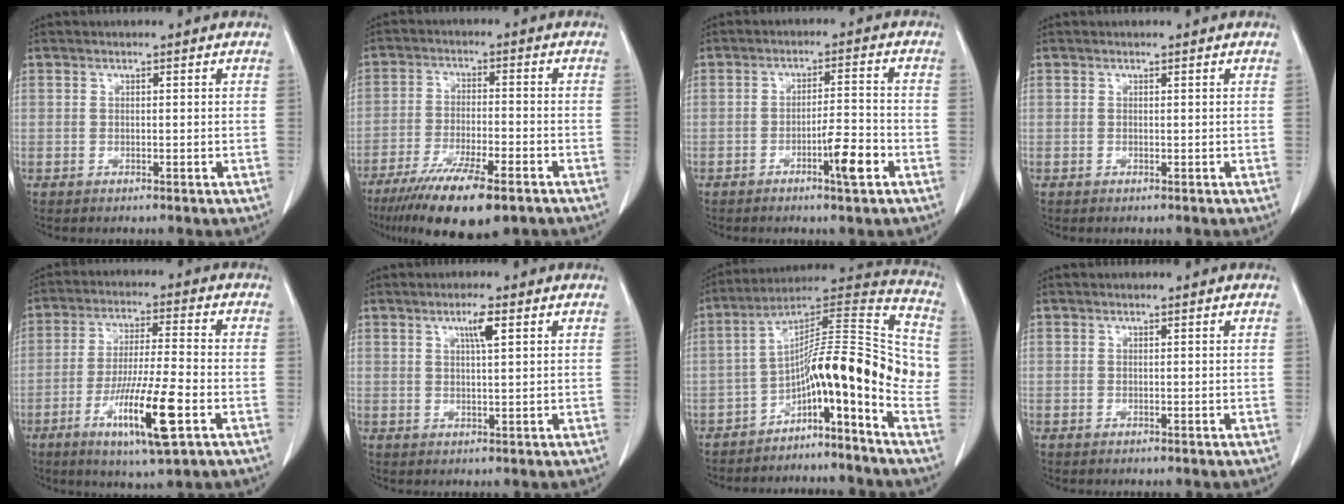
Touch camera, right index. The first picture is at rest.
{"total": 13.8, "force": [-9.5, 2.6, 9.6], "torque": [-0.166, -0.033, -0.153]}
{"total": 5.7, "force": [-2.9, 0.4, 5.0], "torque": [-0.076, -0.001, -0.047]}
{"total": 0.0}
{"total": 12.5, "force": [-5.1, 0.7, 11.4], "torque": [-0.208, -0.019, -0.088]}
{"total": 3.2, "force": [1.4, 0.1, 2.9], "torque": [-0.051, -0.001, 0.023]}
{"total": 15.1, "force": [-5.3, 2.3, 14.0], "torque": [-0.203, 0.061, -0.084]}
{"total": 0.0}